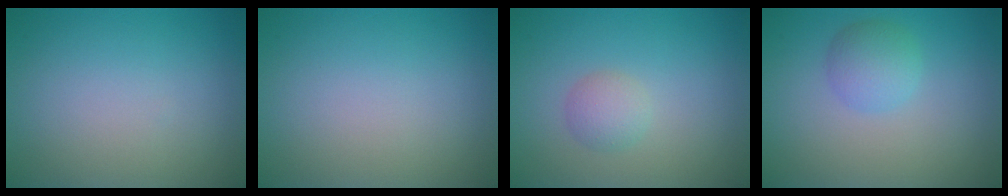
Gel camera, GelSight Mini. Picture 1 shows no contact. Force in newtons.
{"total": 0.0}
{"total": 1.7, "press": 1.7, "slide": 0.2}
{"total": 2.6, "press": 2.6, "slide": 0.1}